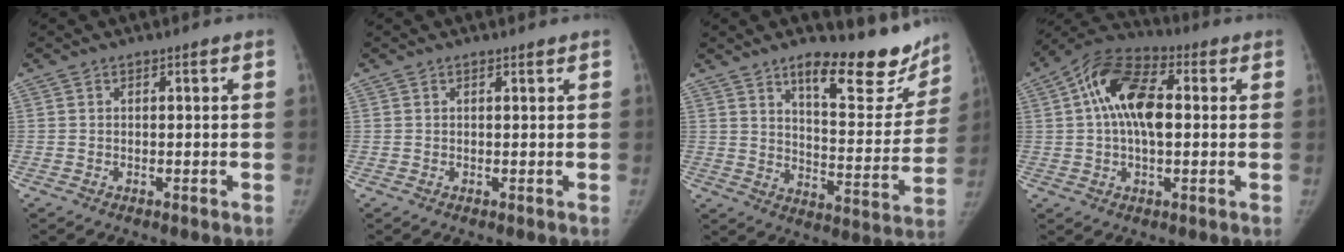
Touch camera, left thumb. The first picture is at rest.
{"total": 0.5, "force": [0.5, 0.1, 0.2], "torque": [-0.007, -0.003, 0.008]}
{"total": 18.9, "force": [14.2, 6.8, 10.5], "torque": [-0.083, -0.111, 0.197]}
{"total": 13.8, "force": [2.2, 7.4, 11.5], "torque": [-0.204, 0.024, 0.029]}